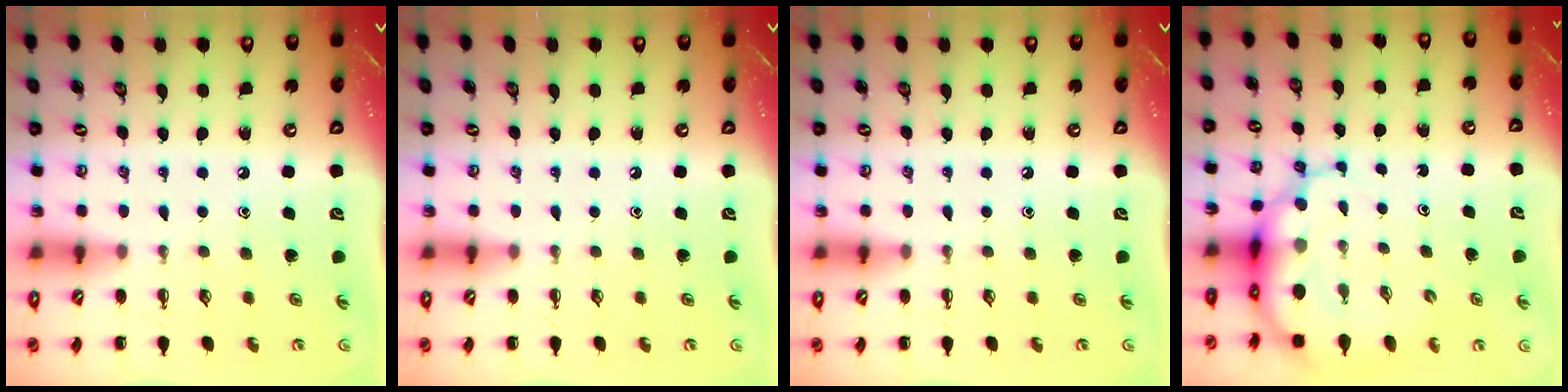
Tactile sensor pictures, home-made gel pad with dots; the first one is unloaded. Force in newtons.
{"total": 0.0}
{"total": 0.0}
{"total": 9.1, "press": 8.8, "slide": 2.3}